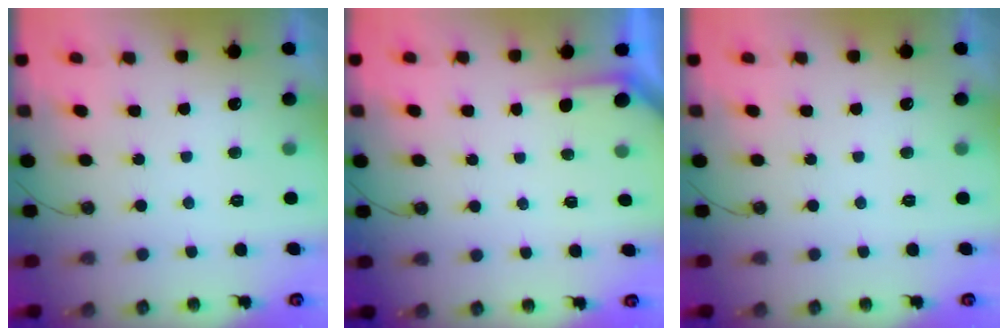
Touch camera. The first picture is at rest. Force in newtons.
{"total": 2.2, "press": 2.2, "slide": 0.3}
{"total": 0.0}